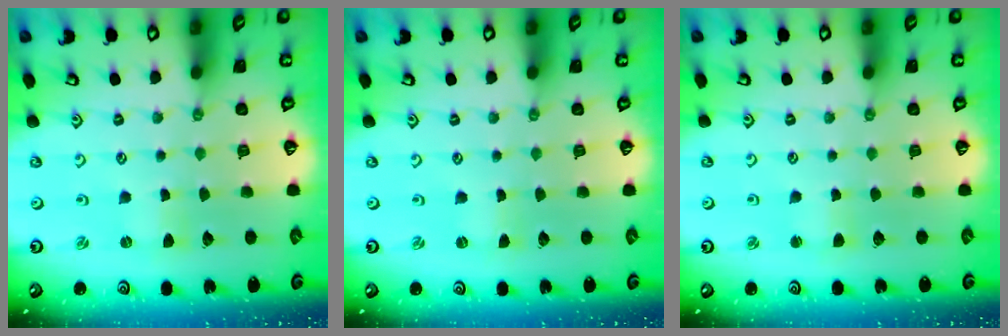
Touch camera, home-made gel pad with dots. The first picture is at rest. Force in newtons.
{"total": 0.0}
{"total": 2.7, "press": 2.7, "slide": 0.2}